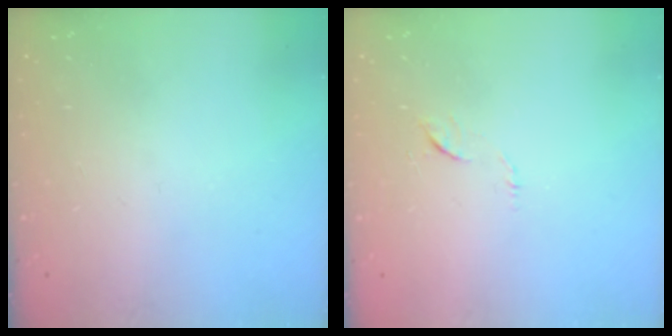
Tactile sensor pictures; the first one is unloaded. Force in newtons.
{"total": 4.6, "press": 4.5, "slide": 0.5}